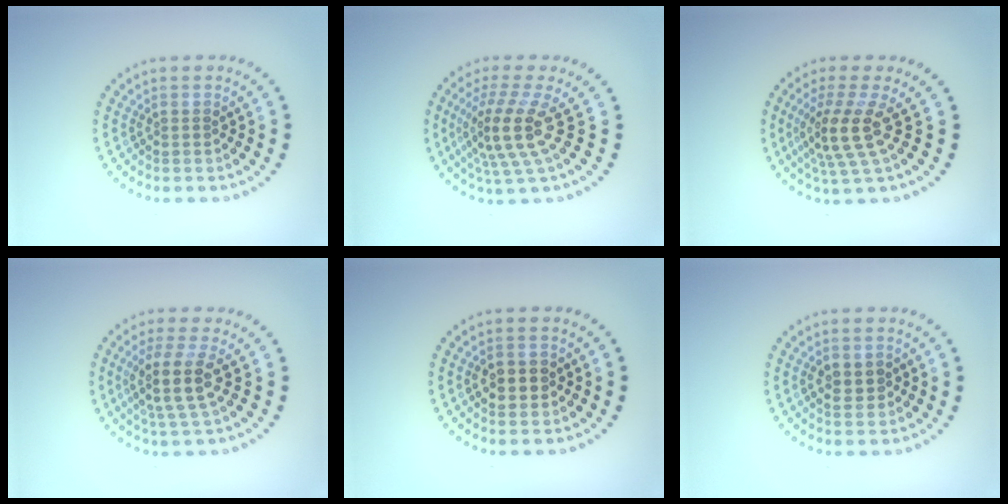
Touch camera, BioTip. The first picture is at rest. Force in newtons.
{"total": 4.6, "press": 3.4, "slide": 3.1}
{"total": 4.3, "press": 3.1, "slide": 2.9}
{"total": 3.9, "press": 3.1, "slide": 2.3}
{"total": 2.4, "press": 2.3, "slide": 0.3}
{"total": 1.5, "press": 1.5, "slide": 0.1}